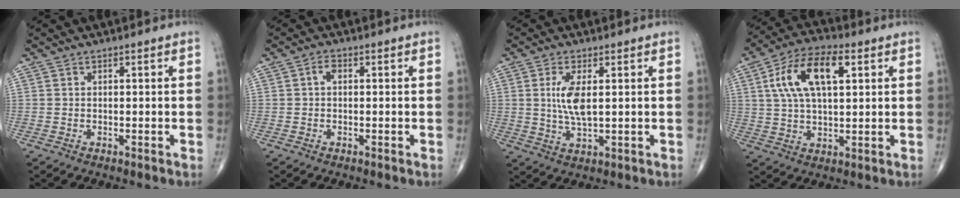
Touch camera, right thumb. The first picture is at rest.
{"total": 1.7, "force": [0.2, 1.0, 1.3], "torque": [-0.020, 0.006, 0.000]}
{"total": 6.3, "force": [1.2, 2.2, 5.8], "torque": [-0.125, -0.012, 0.028]}
{"total": 13.6, "force": [4.2, 6.4, 11.3], "torque": [-0.210, 0.013, 0.073]}